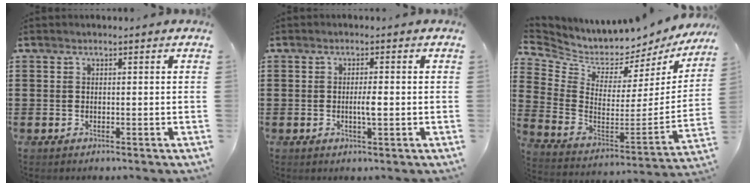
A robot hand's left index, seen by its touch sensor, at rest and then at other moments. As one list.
[{"total": 2.4, "force": [-0.3, 0.3, 2.4], "torque": [-0.044, 0.000, -0.006]}, {"total": 4.6, "force": [4.3, 1.3, 0.6], "torque": [-0.048, -0.062, 0.068]}]